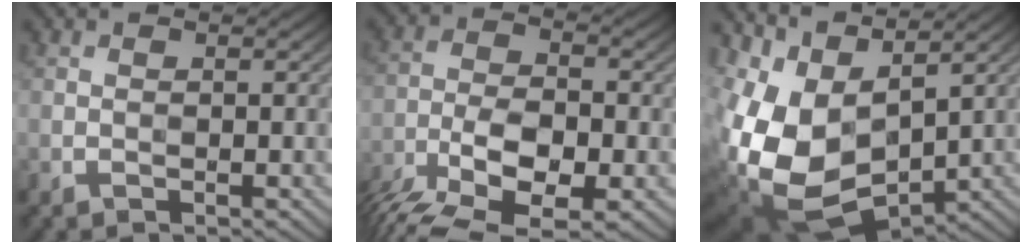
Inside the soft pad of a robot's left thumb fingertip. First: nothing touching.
{"total": 11.2, "force": [-6.7, 5.1, 7.4], "torque": [-0.148, -0.013, -0.127]}
{"total": 13.9, "force": [1.8, 8.7, 10.7], "torque": [-0.263, -0.023, 0.051]}